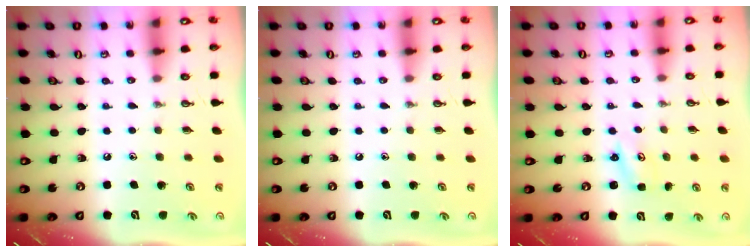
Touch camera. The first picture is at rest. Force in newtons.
{"total": 0.0}
{"total": 1.8, "press": 1.8, "slide": 0.2}